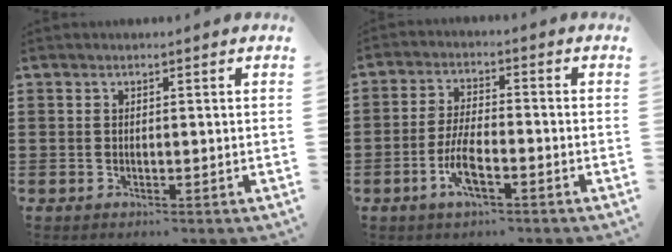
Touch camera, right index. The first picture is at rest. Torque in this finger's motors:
{"motor_torque": [1.17, -0.69, 0.95, 0.21]}